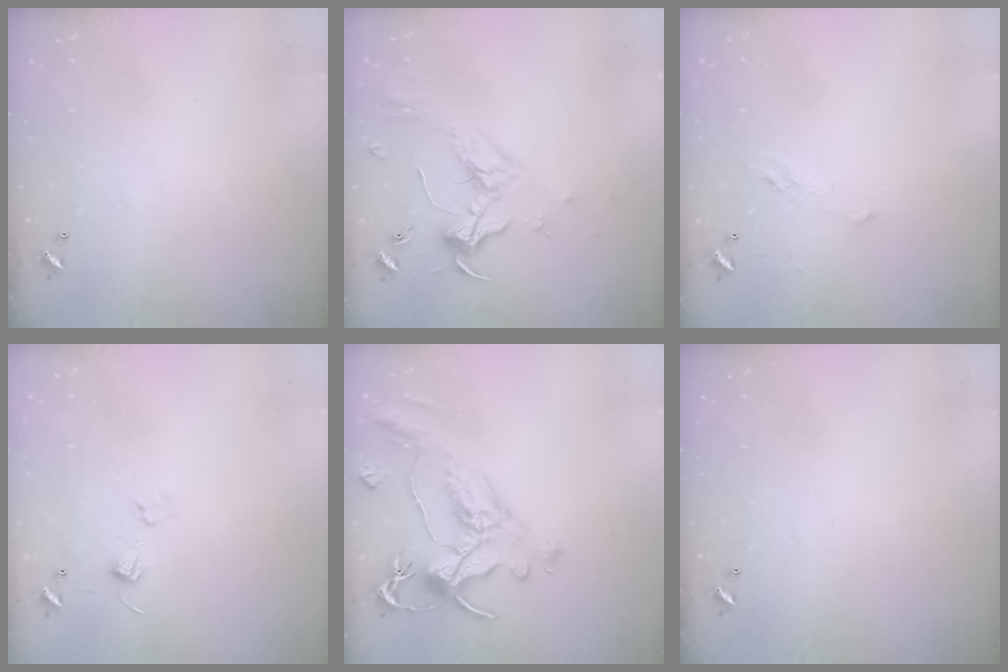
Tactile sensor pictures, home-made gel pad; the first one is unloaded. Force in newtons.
{"total": 1.8, "press": 1.6, "slide": 0.7}
{"total": 0.8, "press": 0.1, "slide": 0.8}
{"total": 5.0, "press": 5.0, "slide": 0.6}
{"total": 1.5, "press": 0.7, "slide": 1.3}
{"total": 0.0}